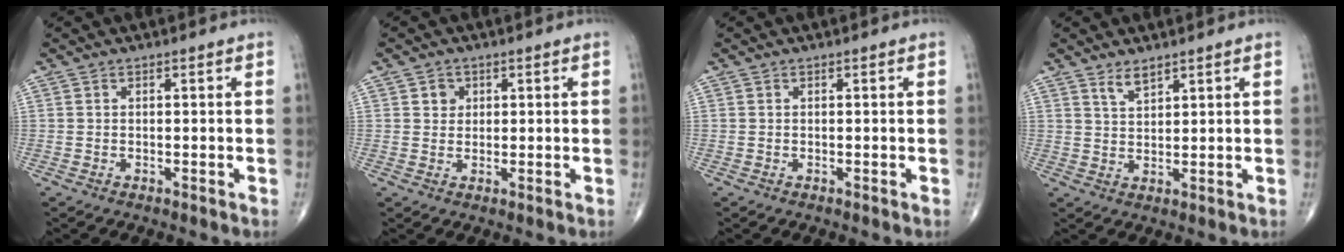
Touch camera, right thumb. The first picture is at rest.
{"total": 2.4, "force": [0.9, 2.1, 0.8], "torque": [0.001, -0.003, 0.011]}
{"total": 0.0}
{"total": 3.0, "force": [2.4, 1.0, 1.5], "torque": [-0.024, -0.018, 0.049]}